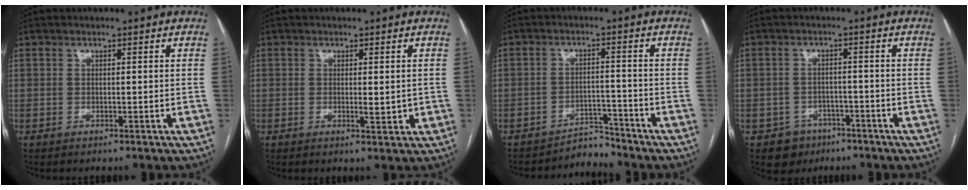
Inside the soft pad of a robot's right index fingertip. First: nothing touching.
{"total": 2.4, "force": [-0.1, 0.8, 2.2], "torque": [-0.031, -0.005, 0.000]}
{"total": 3.5, "force": [-3.2, 0.4, -1.1], "torque": [0.029, 0.005, -0.049]}
{"total": 4.5, "force": [-2.6, 3.8, 0.1], "torque": [-0.001, 0.012, -0.034]}